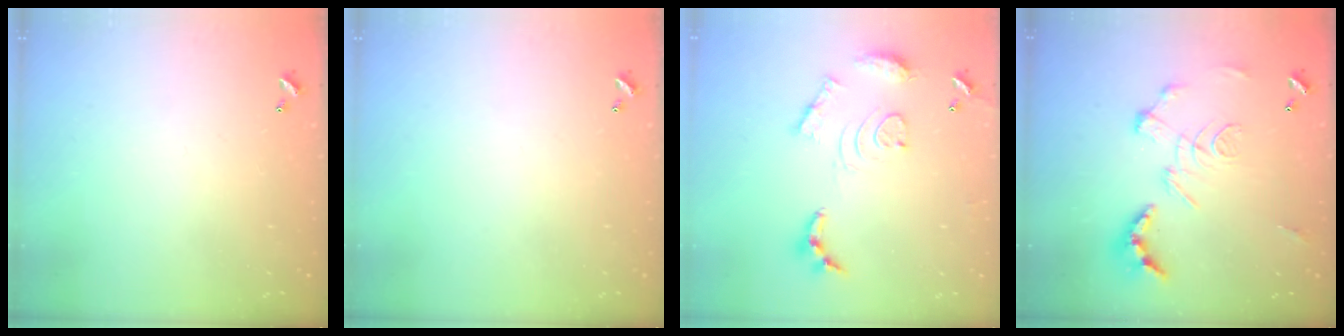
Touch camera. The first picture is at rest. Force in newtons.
{"total": 0.0}
{"total": 13.0, "press": 12.9, "slide": 1.1}
{"total": 2.9, "press": 2.3, "slide": 1.7}